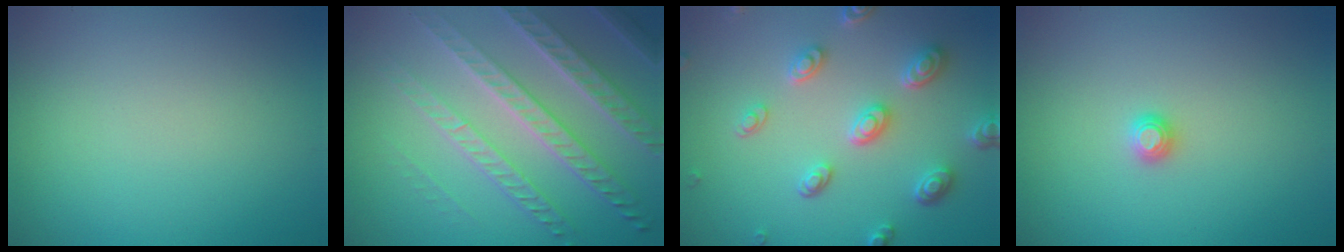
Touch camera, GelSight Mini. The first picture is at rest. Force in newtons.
{"total": 7.2, "press": 5.1, "slide": 5.1}
{"total": 4.8, "press": 3.7, "slide": 3.0}
{"total": 1.0, "press": 1.0, "slide": 0.1}